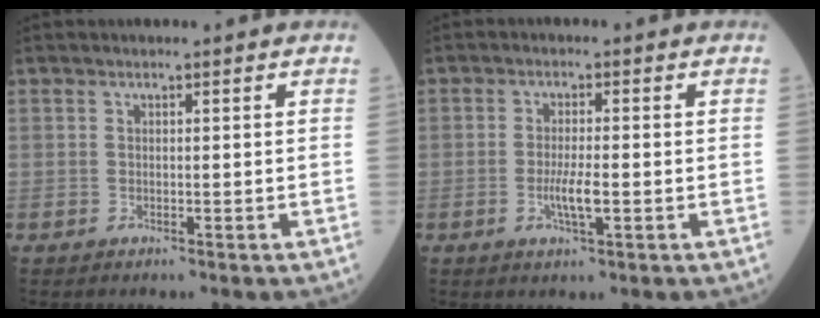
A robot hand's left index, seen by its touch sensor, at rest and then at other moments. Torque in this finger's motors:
{"motor_torque": [0.49, -0.23, 0.10, 0.05]}